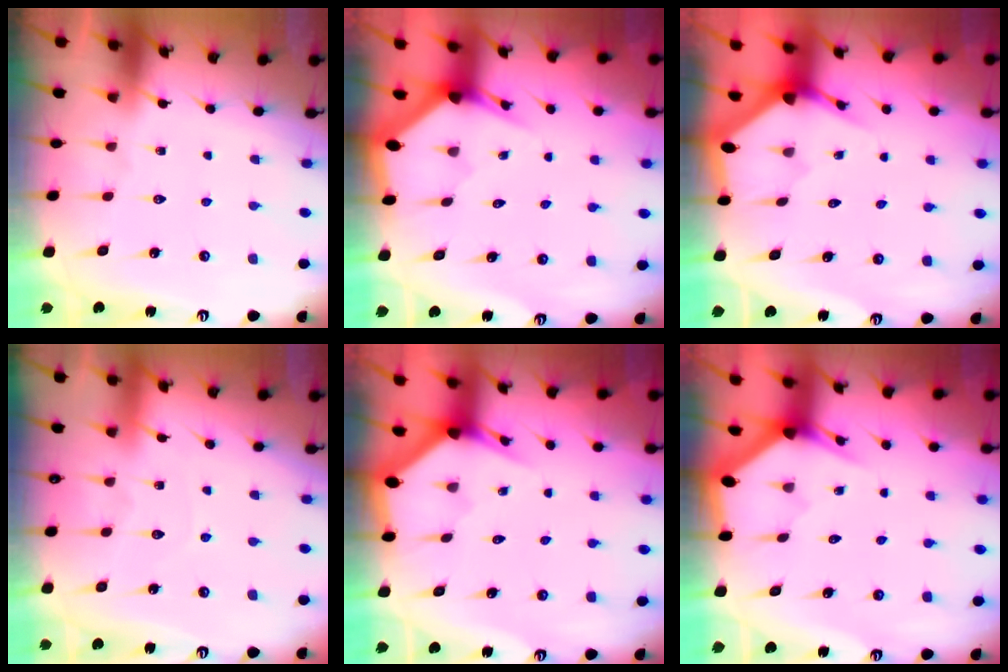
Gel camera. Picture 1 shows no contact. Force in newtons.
{"total": 2.9, "press": 2.9, "slide": 0.1}
{"total": 3.1, "press": 3.1, "slide": 0.2}
{"total": 4.0, "press": 3.9, "slide": 0.4}
{"total": 2.8, "press": 2.8, "slide": 0.2}
{"total": 3.0, "press": 3.0, "slide": 0.0}